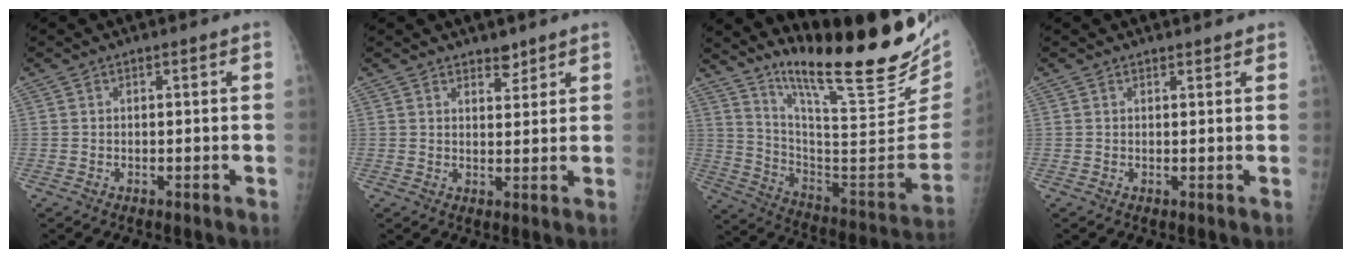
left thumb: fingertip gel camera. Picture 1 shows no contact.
{"total": 2.9, "force": [2.4, 1.3, 1.1], "torque": [-0.002, -0.018, 0.036]}
{"total": 29.6, "force": [21.5, 5.5, 19.6], "torque": [-0.273, -0.124, 0.323]}
{"total": 1.3, "force": [1.2, 0.5, 0.3], "torque": [0.003, -0.004, 0.014]}